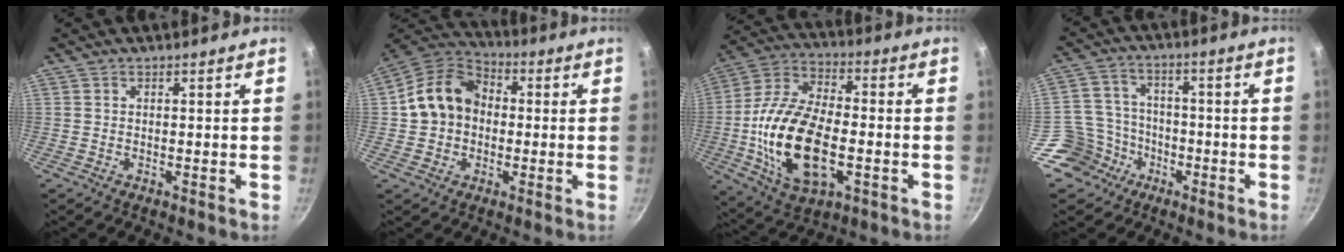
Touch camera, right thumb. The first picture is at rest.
{"total": 12.9, "force": [0.3, 10.3, 7.7], "torque": [-0.104, 0.033, -0.012]}
{"total": 21.2, "force": [-4.0, 11.2, 17.5], "torque": [-0.330, 0.024, -0.073]}
{"total": 9.2, "force": [-5.0, 7.6, 1.2], "torque": [0.006, 0.051, -0.095]}